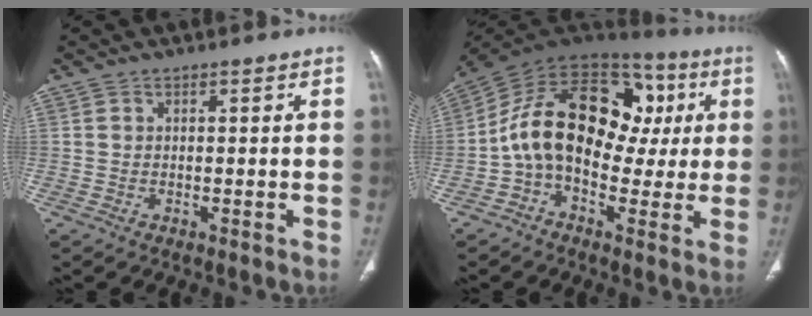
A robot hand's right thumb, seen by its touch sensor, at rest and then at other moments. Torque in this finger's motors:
{"motor_torque": [2.38, 2.52, 1.69, -1.08, 0.68]}